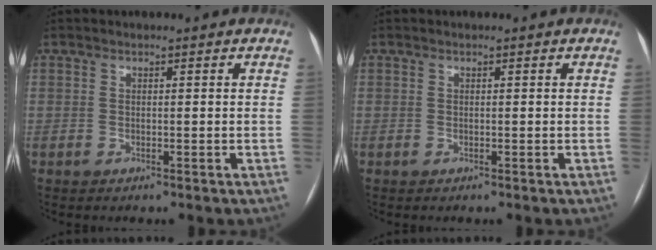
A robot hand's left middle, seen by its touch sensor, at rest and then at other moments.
{"total": 0.0}